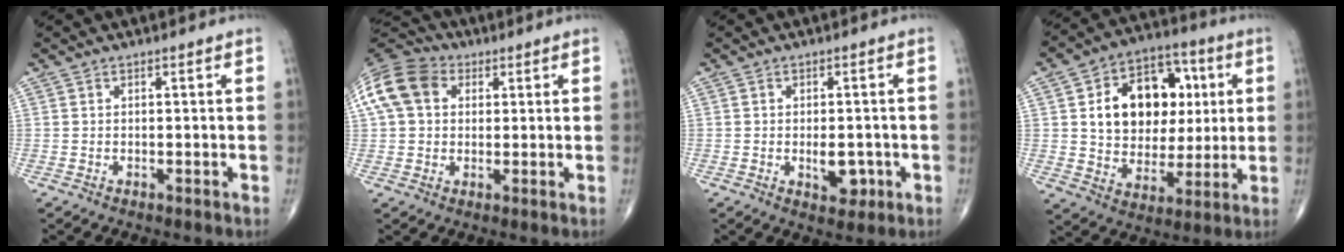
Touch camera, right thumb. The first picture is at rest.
{"total": 13.9, "force": [3.9, 10.6, 8.1], "torque": [-0.168, 0.030, 0.061]}
{"total": 5.0, "force": [-1.2, 2.9, 3.9], "torque": [-0.042, 0.000, -0.010]}
{"total": 18.3, "force": [3.7, 13.5, 11.8], "torque": [-0.135, 0.009, 0.064]}